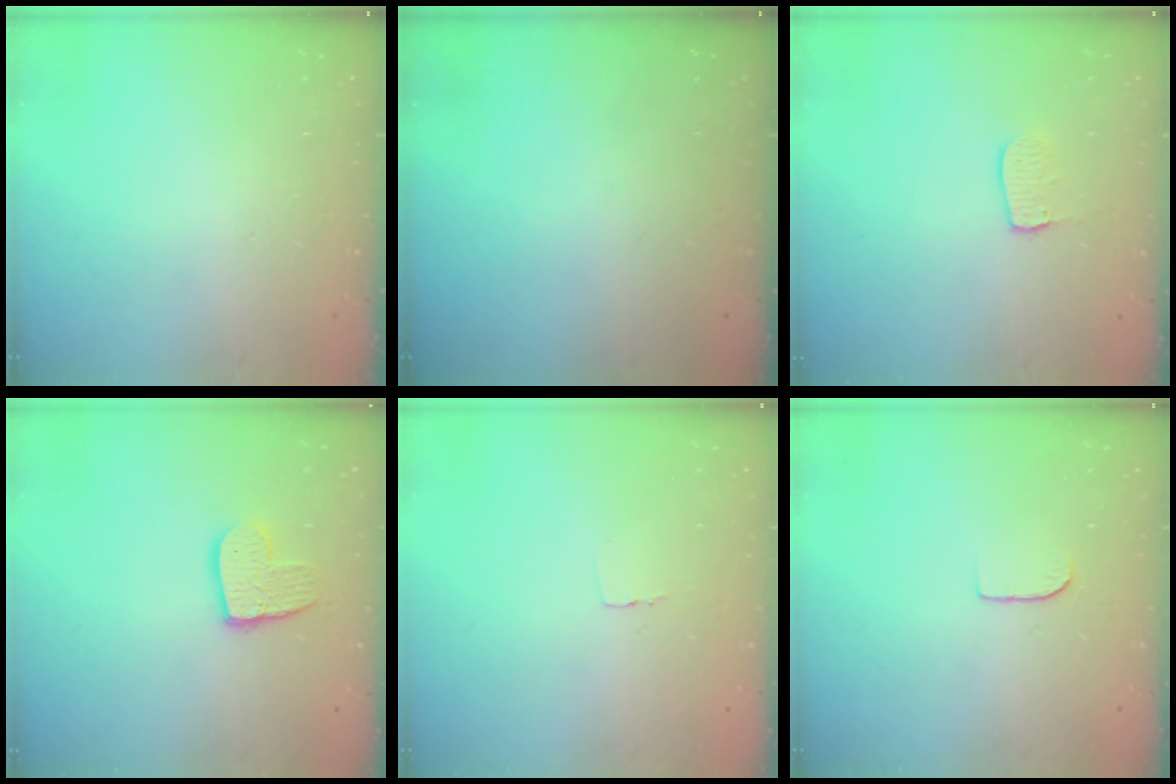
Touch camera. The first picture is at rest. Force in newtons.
{"total": 0.0}
{"total": 6.6, "press": 6.6, "slide": 0.5}
{"total": 10.5, "press": 10.5, "slide": 0.8}
{"total": 2.6, "press": 2.6, "slide": 0.1}
{"total": 5.0, "press": 5.0, "slide": 0.5}